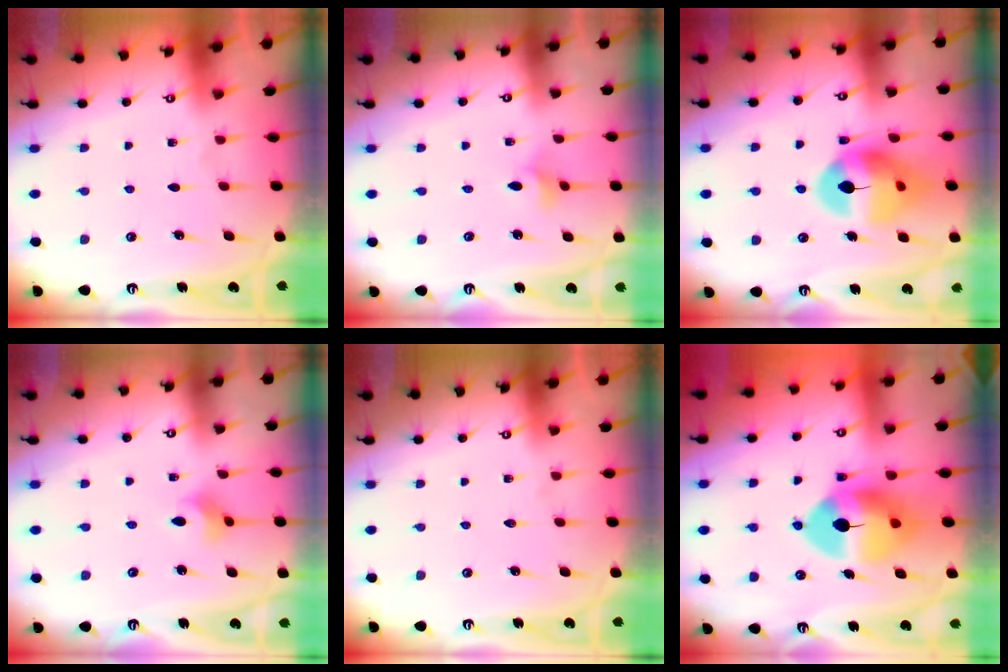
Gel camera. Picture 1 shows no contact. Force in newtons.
{"total": 2.9, "press": 2.9, "slide": 0.5}
{"total": 13.6, "press": 13.5, "slide": 1.6}
{"total": 3.2, "press": 3.1, "slide": 0.8}
{"total": 0.0}
{"total": 12.0, "press": 11.8, "slide": 1.9}